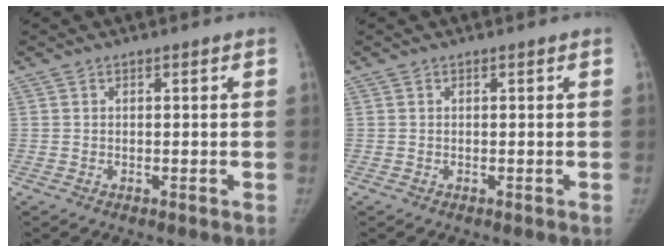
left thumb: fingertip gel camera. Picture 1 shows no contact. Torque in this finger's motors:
{"motor_torque": [0.00, 0.00, 0.10, 0.00, 0.00]}